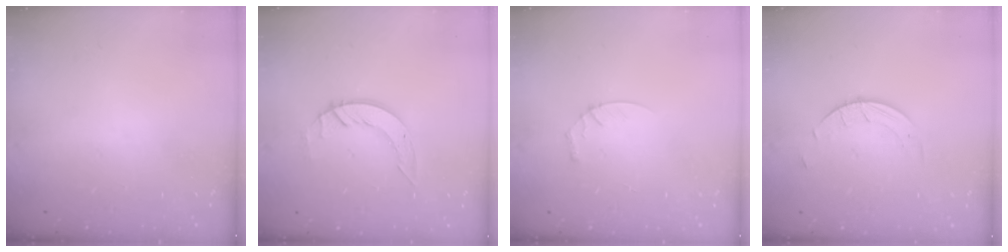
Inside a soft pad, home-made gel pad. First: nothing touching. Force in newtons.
{"total": 6.1, "press": 6.1, "slide": 0.5}
{"total": 3.5, "press": 3.5, "slide": 0.3}
{"total": 2.5, "press": 2.5, "slide": 0.2}